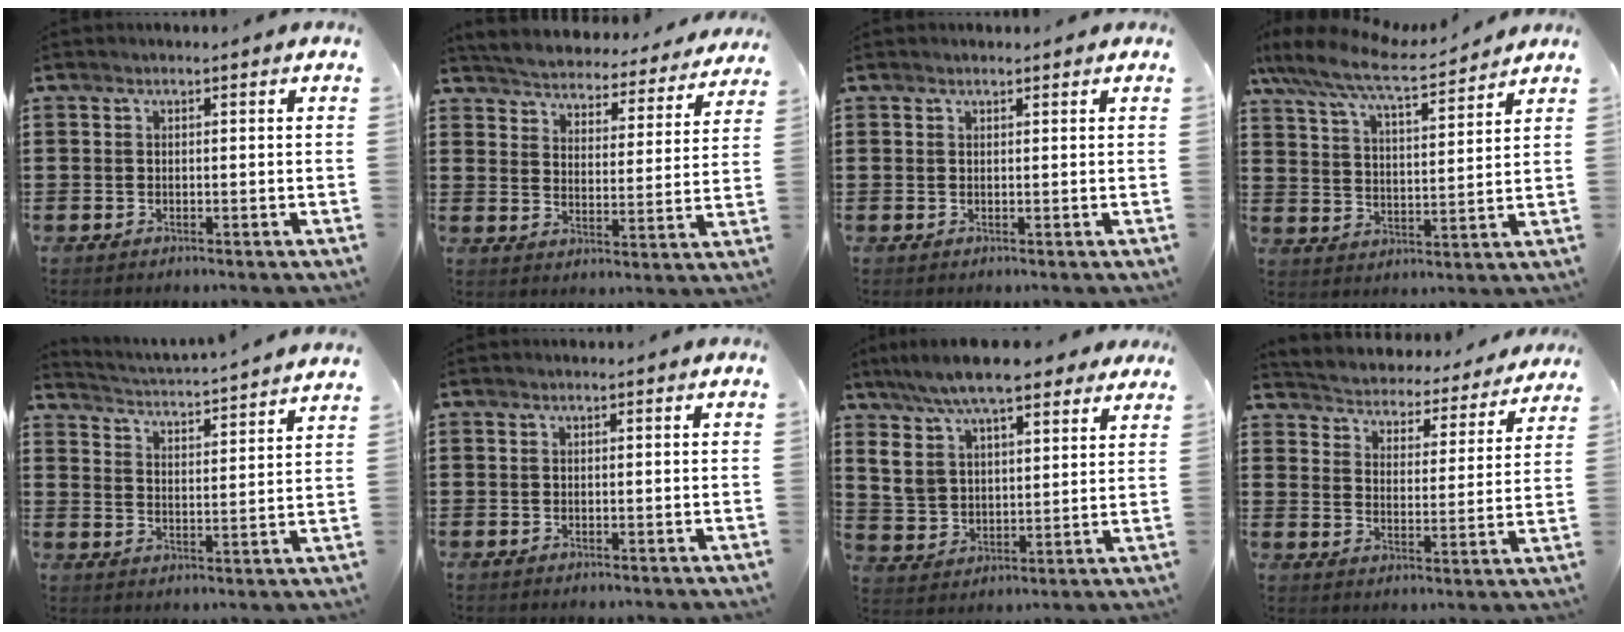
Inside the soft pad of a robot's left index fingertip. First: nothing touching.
{"total": 4.5, "force": [4.5, -0.2, -0.1], "torque": [-0.026, -0.039, 0.072]}
{"total": 0.7, "force": [0.7, 0.1, 0.1], "torque": [-0.004, 0.000, 0.013]}
{"total": 7.9, "force": [6.8, 0.9, 4.0], "torque": [-0.104, -0.036, 0.112]}
{"total": 3.2, "force": [3.0, -0.9, 0.4], "torque": [-0.028, -0.037, 0.042]}
{"total": 0.0}
{"total": 9.5, "force": [7.8, 2.9, 4.6], "torque": [-0.119, -0.018, 0.143]}
{"total": 3.2, "force": [3.2, 0.2, -0.4], "torque": [-0.017, -0.036, 0.046]}